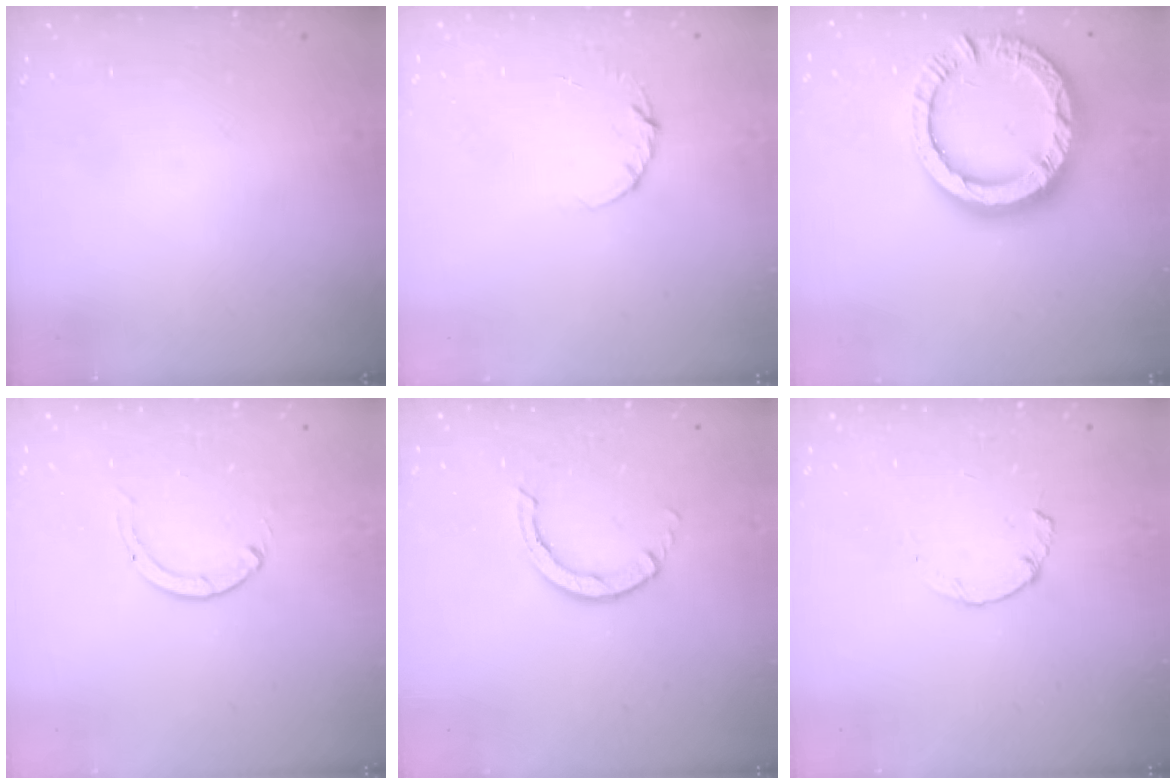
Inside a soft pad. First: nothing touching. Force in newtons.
{"total": 3.5, "press": 3.4, "slide": 0.4}
{"total": 15.9, "press": 15.8, "slide": 1.6}
{"total": 0.0}
{"total": 2.8, "press": 2.8, "slide": 0.2}
{"total": 2.2, "press": 2.2, "slide": 0.2}